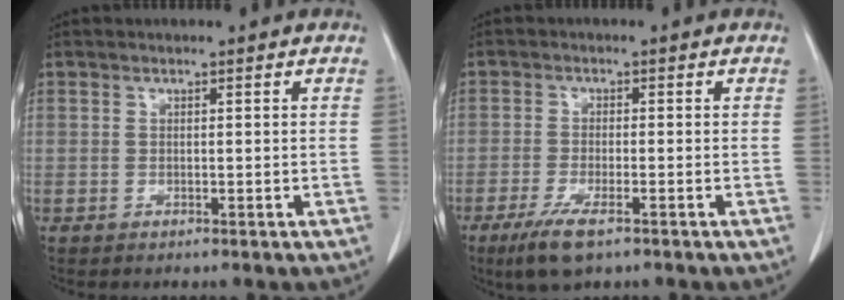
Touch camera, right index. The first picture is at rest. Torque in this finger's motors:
{"motor_torque": [0.52, -0.37, 0.25, 0.06]}